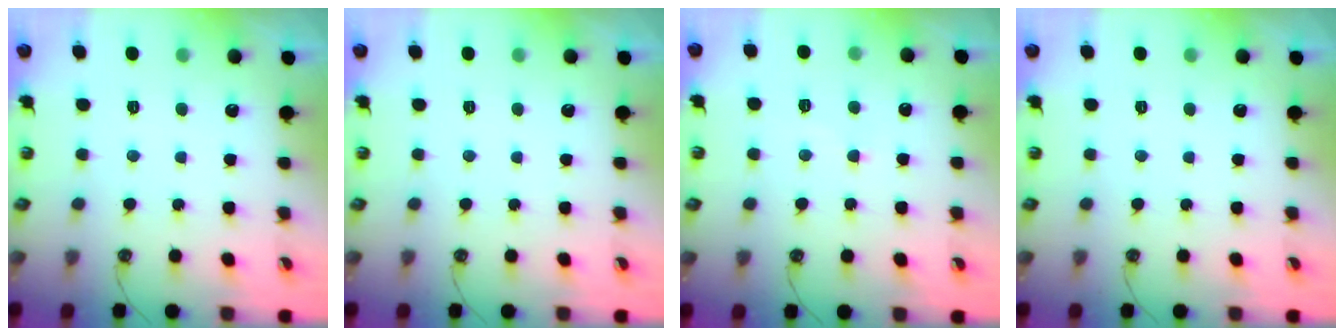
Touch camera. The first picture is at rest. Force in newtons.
{"total": 0.0}
{"total": 2.8, "press": 2.8, "slide": 0.4}
{"total": 0.0}